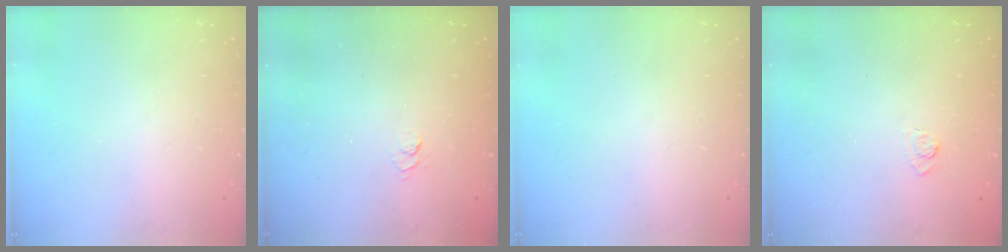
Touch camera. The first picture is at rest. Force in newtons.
{"total": 2.7, "press": 2.2, "slide": 1.5}
{"total": 0.0}
{"total": 2.2, "press": 1.8, "slide": 1.3}